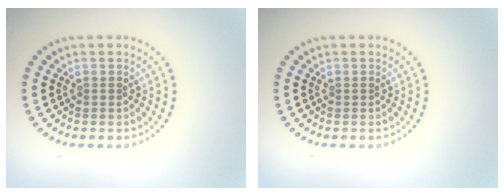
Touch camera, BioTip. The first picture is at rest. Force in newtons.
{"total": 0.0}